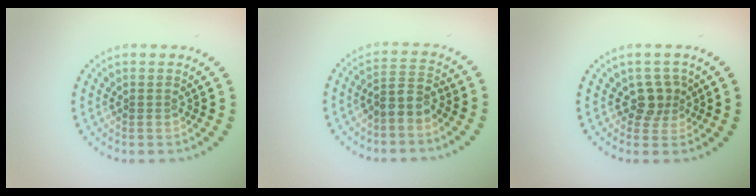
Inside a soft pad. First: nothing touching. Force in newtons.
{"total": 2.3, "press": 1.8, "slide": 1.4}
{"total": 2.3, "press": 1.8, "slide": 1.3}